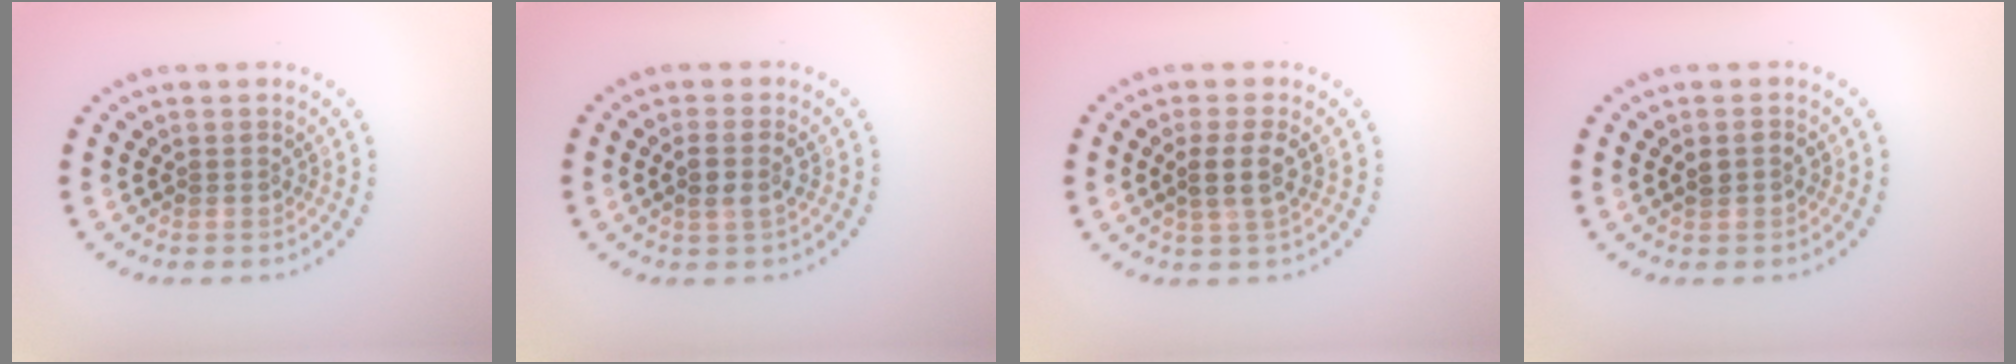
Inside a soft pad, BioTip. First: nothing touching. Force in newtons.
{"total": 1.9, "press": 1.6, "slide": 1.0}
{"total": 2.4, "press": 2.0, "slide": 1.3}
{"total": 1.2, "press": 1.2, "slide": 0.0}